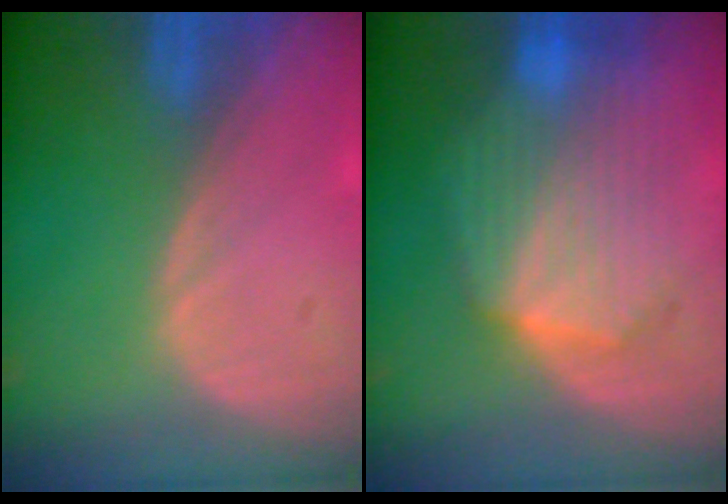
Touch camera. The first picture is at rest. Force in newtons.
{"total": 9.4, "press": 9.4, "slide": 0.5}